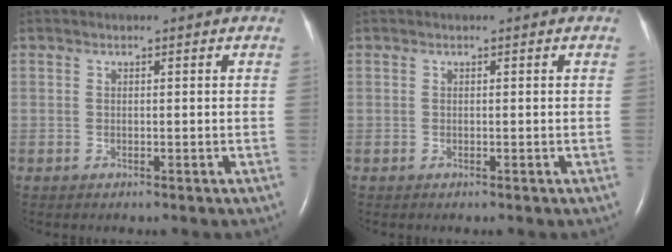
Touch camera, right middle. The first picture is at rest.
{"total": 0.0}